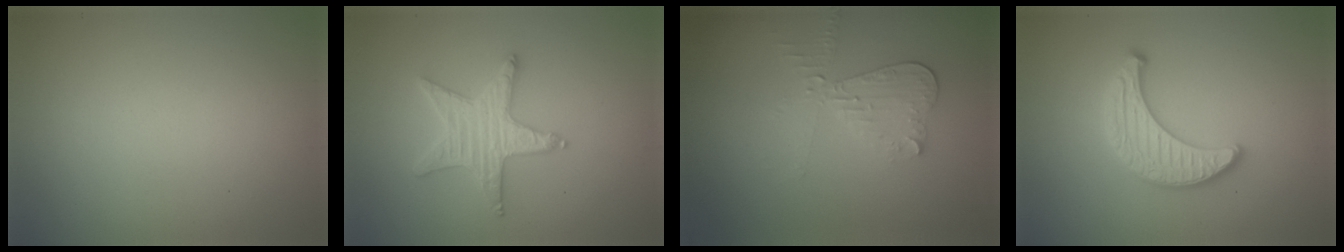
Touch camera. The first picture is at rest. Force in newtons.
{"total": 3.5, "press": 3.4, "slide": 0.7}
{"total": 2.5, "press": 2.3, "slide": 0.9}
{"total": 3.3, "press": 3.2, "slide": 0.3}